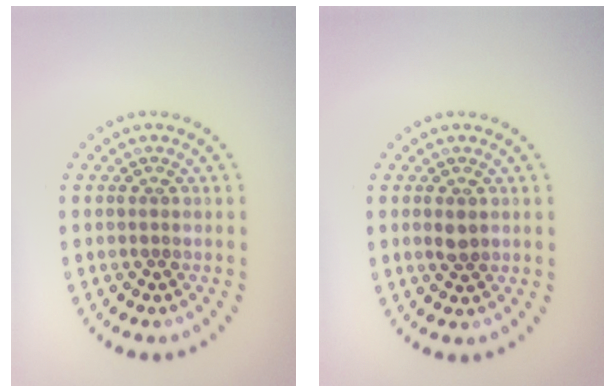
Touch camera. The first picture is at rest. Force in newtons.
{"total": 1.2, "press": 1.2, "slide": 0.2}